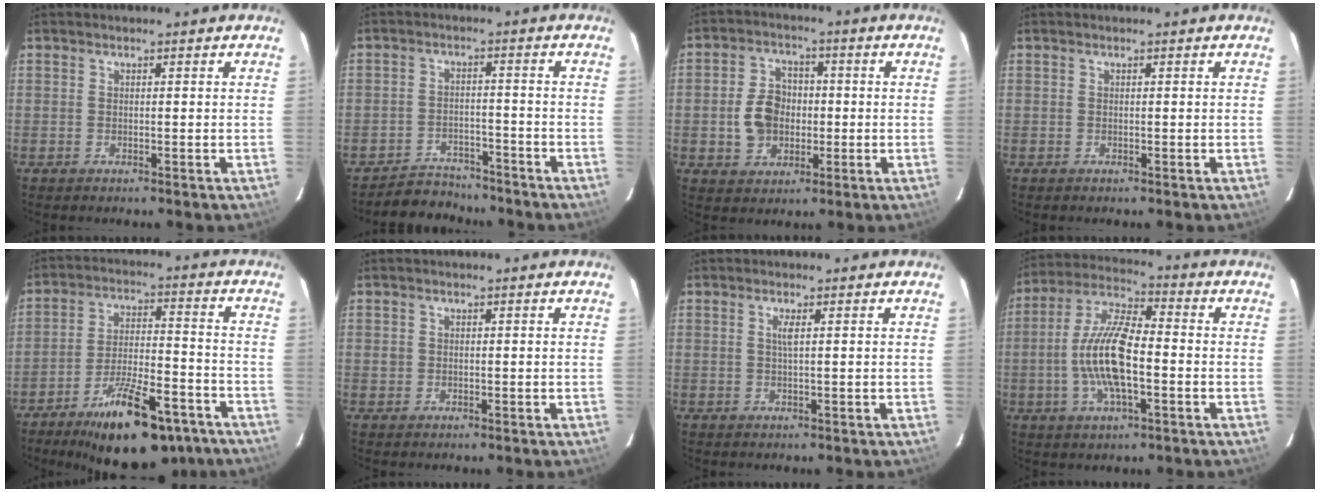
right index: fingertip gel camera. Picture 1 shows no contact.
{"total": 7.1, "force": [-6.4, 3.1, 0.4], "torque": [-0.027, 0.013, -0.090]}
{"total": 8.1, "force": [-0.9, 6.5, 4.7], "torque": [-0.097, 0.023, -0.007]}
{"total": 0.0}
{"total": 19.4, "force": [-13.5, 6.6, 12.3], "torque": [-0.207, -0.011, -0.197]}
{"total": 1.0, "force": [0.0, 1.0, 0.2], "torque": [-0.003, 0.003, 0.000]}
{"total": 1.4, "force": [0.5, 0.1, 1.4], "torque": [-0.027, 0.000, 0.008]}
{"total": 13.2, "force": [-2.5, 4.5, 12.2], "torque": [-0.252, 0.005, -0.051]}